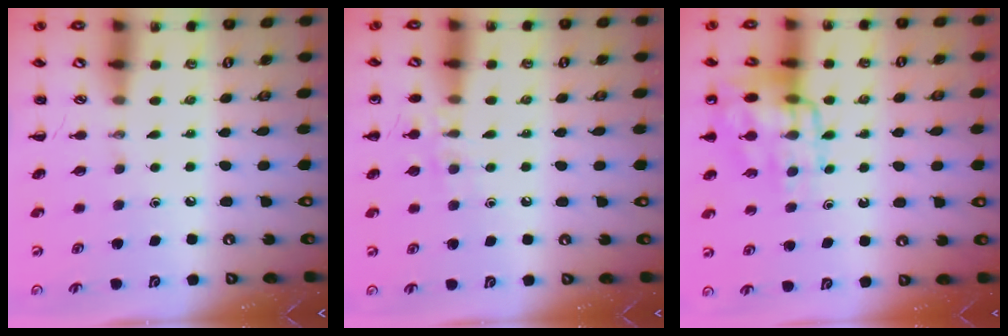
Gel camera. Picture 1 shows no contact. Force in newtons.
{"total": 7.5, "press": 7.4, "slide": 1.6}
{"total": 14.4, "press": 14.2, "slide": 2.4}